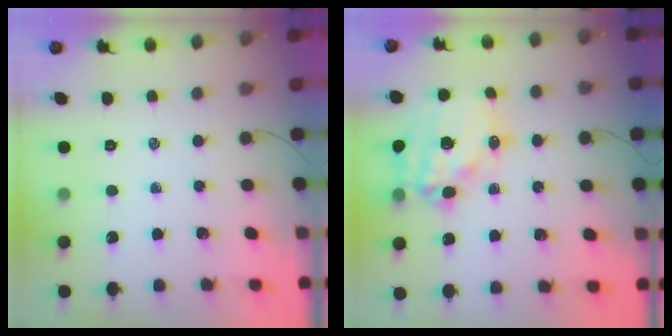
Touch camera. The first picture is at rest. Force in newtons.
{"total": 18.3, "press": 17.8, "slide": 4.1}